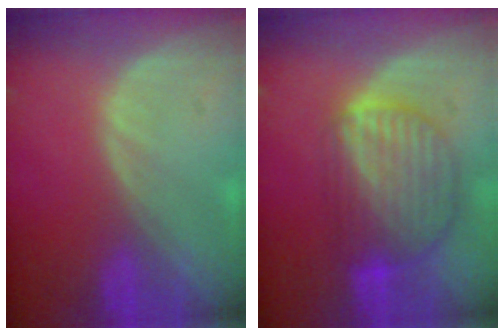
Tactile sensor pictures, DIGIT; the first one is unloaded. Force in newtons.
{"total": 8.7, "press": 7.6, "slide": 4.2}